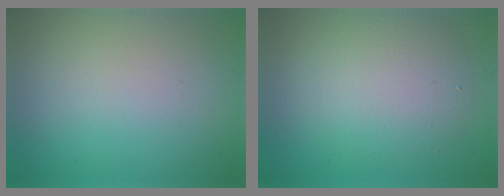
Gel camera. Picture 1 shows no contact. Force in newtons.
{"total": 4.9, "press": 4.8, "slide": 0.3}